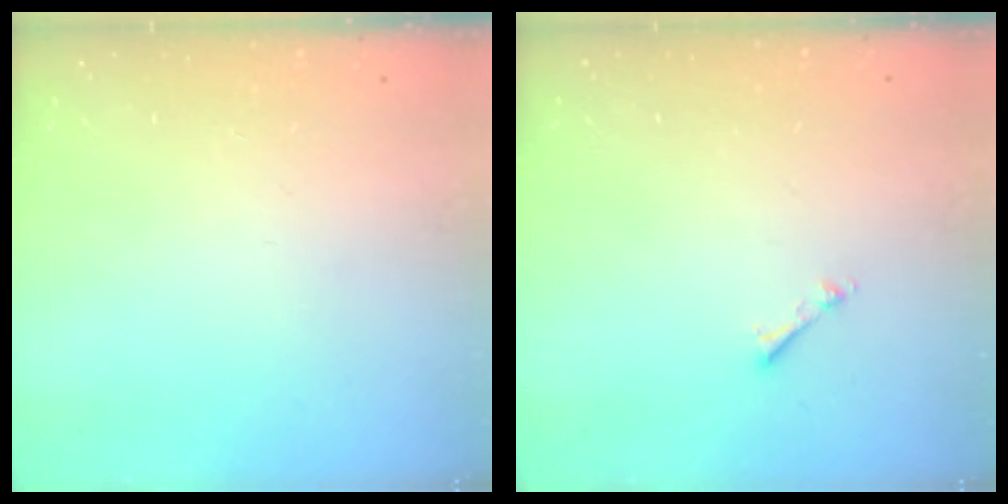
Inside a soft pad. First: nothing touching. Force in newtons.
{"total": 0.6, "press": 0.6, "slide": 0.2}